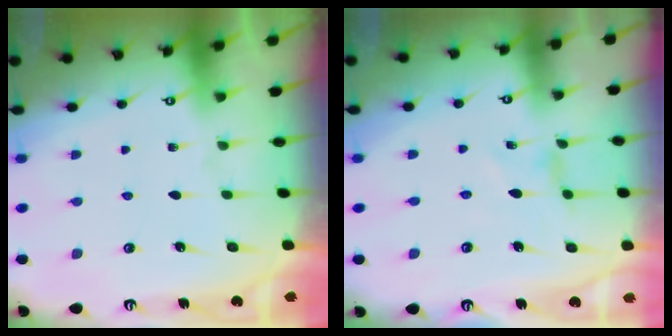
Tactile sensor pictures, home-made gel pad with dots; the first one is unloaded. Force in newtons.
{"total": 1.0, "press": 1.0, "slide": 0.3}